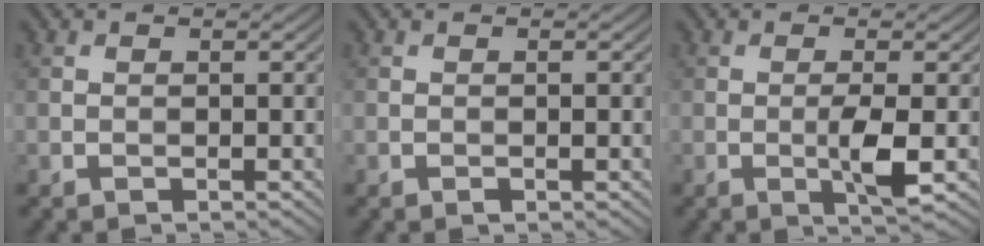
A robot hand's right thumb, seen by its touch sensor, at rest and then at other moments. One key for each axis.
{"total": 0.7, "fx": -0.2, "fy": 0.1, "fz": 0.6, "tx": -0.010, "ty": -0.001, "tz": -0.003}
{"total": 3.5, "fx": -0.6, "fy": 0.3, "fz": 3.4, "tx": -0.066, "ty": -0.001, "tz": -0.015}